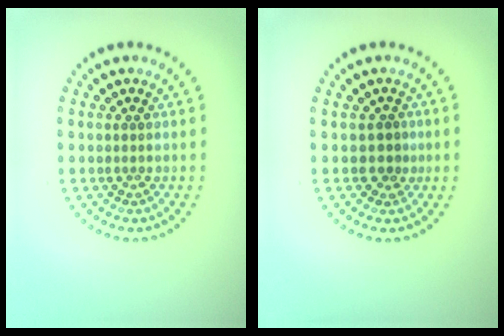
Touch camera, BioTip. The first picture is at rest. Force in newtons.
{"total": 1.2, "press": 0.9, "slide": 0.8}